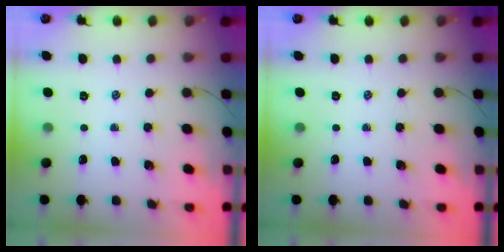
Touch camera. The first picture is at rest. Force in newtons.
{"total": 0.0}